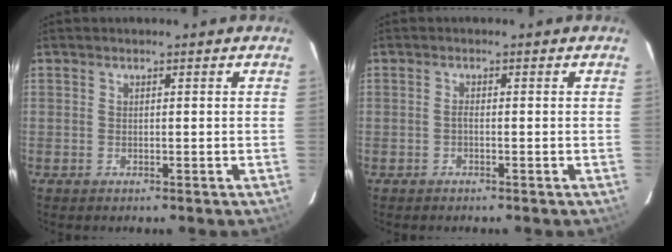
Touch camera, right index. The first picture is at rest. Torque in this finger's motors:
{"motor_torque": [0.18, 0.06, 0.11, 0.02]}